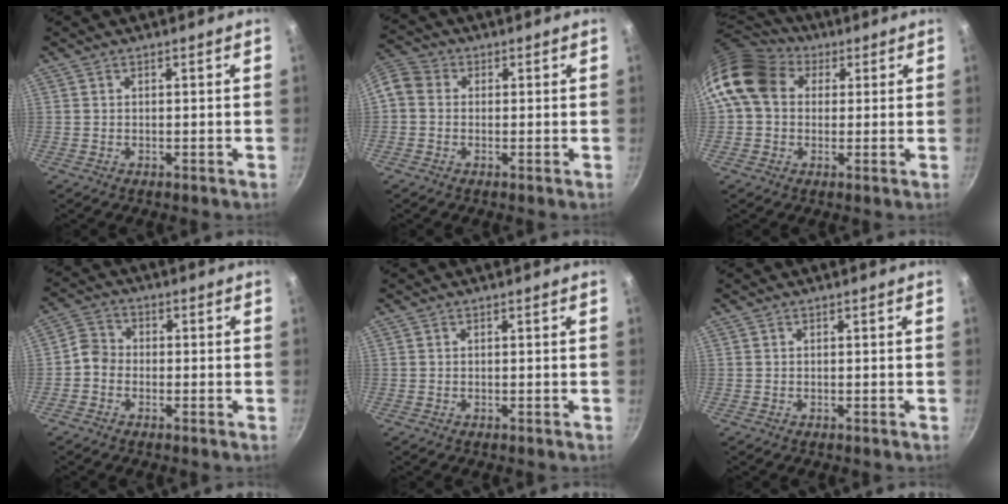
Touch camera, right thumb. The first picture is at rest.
{"total": 6.7, "force": [-0.1, 5.8, 3.2], "torque": [-0.062, 0.021, -0.021]}
{"total": 13.3, "force": [3.7, 10.5, 7.3], "torque": [-0.118, 0.019, 0.049]}
{"total": 3.9, "force": [-1.3, 3.3, 1.6], "torque": [-0.015, 0.020, -0.038]}
{"total": 0.0}
{"total": 0.0}